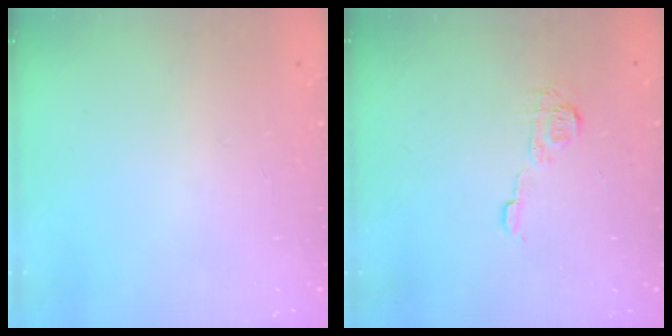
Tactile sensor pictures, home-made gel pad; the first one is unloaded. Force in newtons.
{"total": 7.3, "press": 7.3, "slide": 0.1}